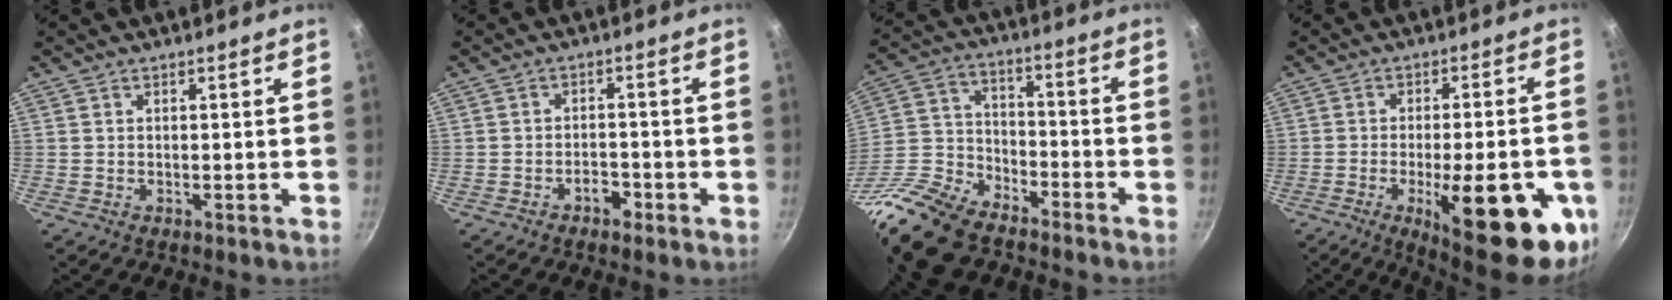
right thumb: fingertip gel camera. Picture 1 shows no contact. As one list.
[{"total": 2.9, "force": [-1.9, 1.5, 1.5], "torque": [-0.010, 0.022, -0.028]}, {"total": 20.2, "force": [-15.3, 9.4, 9.3], "torque": [-0.188, 0.069, -0.300]}, {"total": 22.3, "force": [-7.4, 7.1, 19.8], "torque": [-0.231, 0.003, -0.094]}]